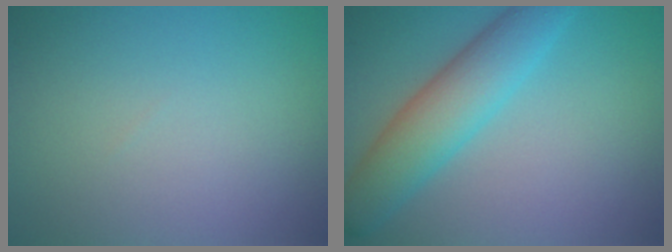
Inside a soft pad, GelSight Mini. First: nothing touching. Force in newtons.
{"total": 5.5, "press": 5.5, "slide": 0.2}